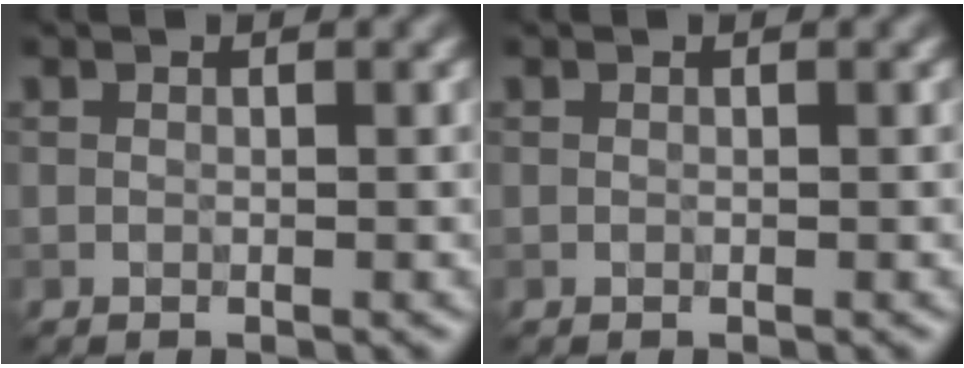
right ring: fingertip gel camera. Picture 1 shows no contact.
{"total": 0.0}